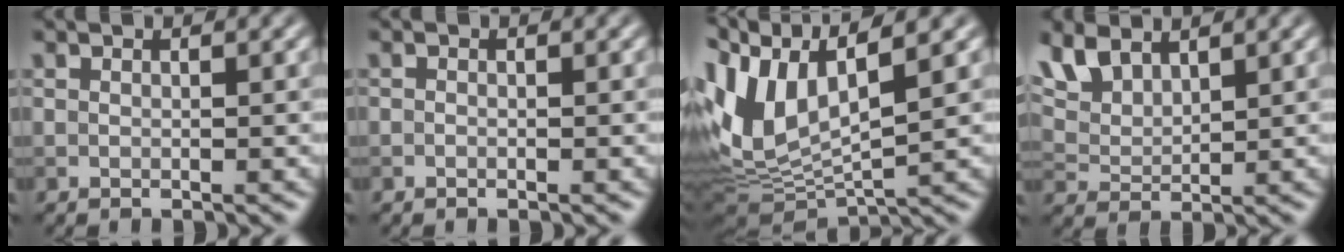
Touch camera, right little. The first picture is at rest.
{"total": 0.0}
{"total": 9.1, "force": [3.6, 4.1, 7.2], "torque": [-0.166, 0.003, 0.072]}
{"total": 4.6, "force": [3.3, 2.0, 2.5], "torque": [-0.060, 0.007, 0.065]}